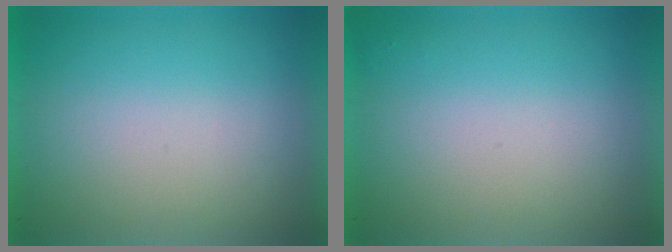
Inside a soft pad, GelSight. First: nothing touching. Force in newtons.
{"total": 1.1}